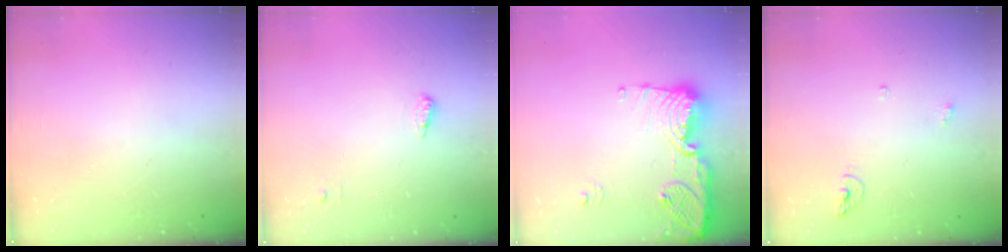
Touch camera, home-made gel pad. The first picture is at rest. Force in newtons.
{"total": 4.9, "press": 4.8, "slide": 1.0}
{"total": 15.8, "press": 15.7, "slide": 1.4}
{"total": 5.6, "press": 5.5, "slide": 0.9}